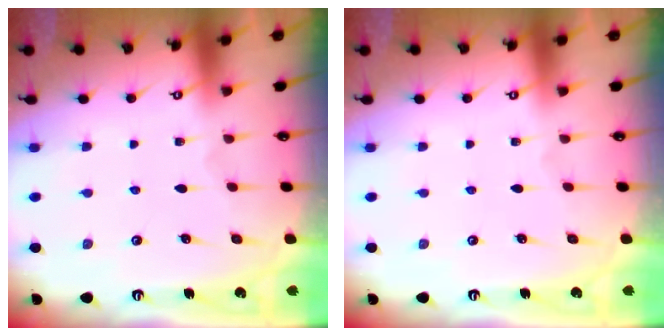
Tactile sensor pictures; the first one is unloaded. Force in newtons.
{"total": 0.0}